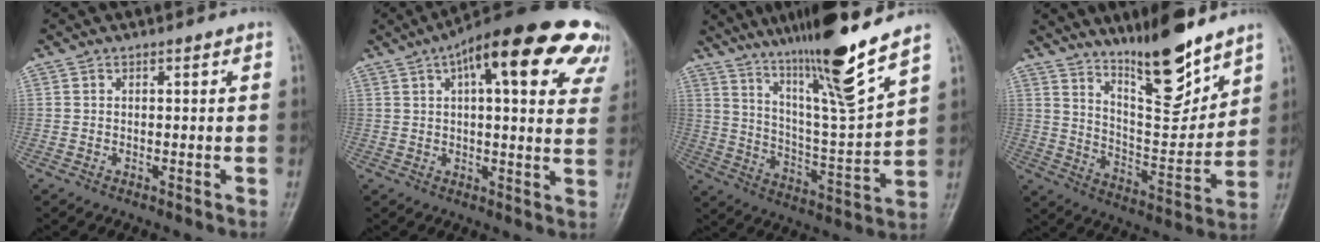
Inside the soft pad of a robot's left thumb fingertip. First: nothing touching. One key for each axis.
{"total": 25.4, "fx": 13.0, "fy": 8.4, "fz": 20.1, "tx": -0.253, "ty": 0.020, "tz": 0.161}
{"total": 18.4, "fx": 13.6, "fy": -0.1, "fz": 12.4, "tx": -0.193, "ty": -0.076, "tz": 0.237}
{"total": 15.4, "fx": 11.6, "fy": 3.9, "fz": 9.3, "tx": -0.114, "ty": -0.091, "tz": 0.201}